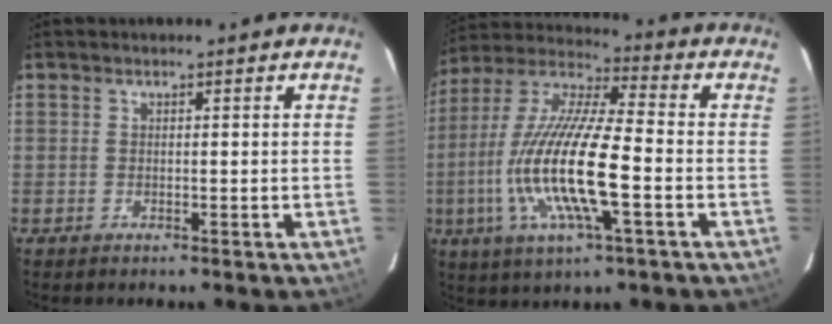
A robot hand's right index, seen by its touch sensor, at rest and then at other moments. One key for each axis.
{"total": 19.2, "fx": -4.5, "fy": 4.1, "fz": 18.2, "tx": -0.365, "ty": -0.016, "tz": -0.090}